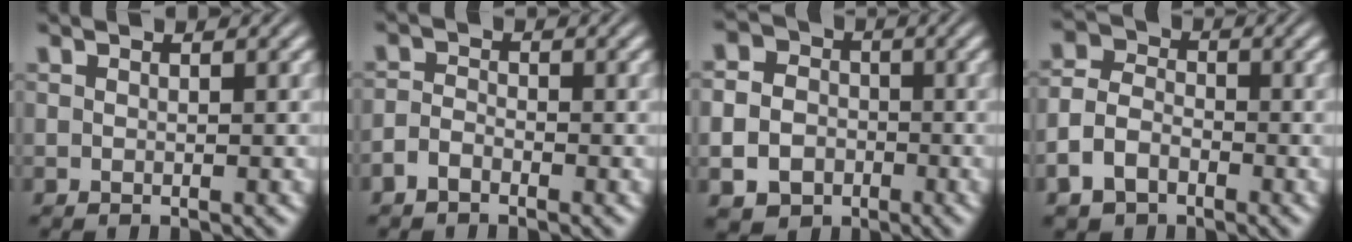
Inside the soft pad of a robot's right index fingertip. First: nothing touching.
{"total": 1.6, "force": [-1.5, -0.1, 0.2], "torque": [0.004, -0.008, -0.024]}
{"total": 8.4, "force": [-1.4, 7.8, 3.0], "torque": [-0.047, -0.027, -0.030]}
{"total": 4.5, "force": [-2.0, 3.7, 1.6], "torque": [-0.033, -0.019, -0.031]}